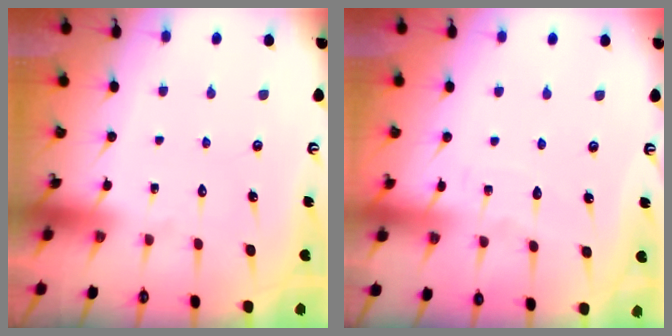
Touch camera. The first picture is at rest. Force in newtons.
{"total": 2.8, "press": 2.8, "slide": 0.4}